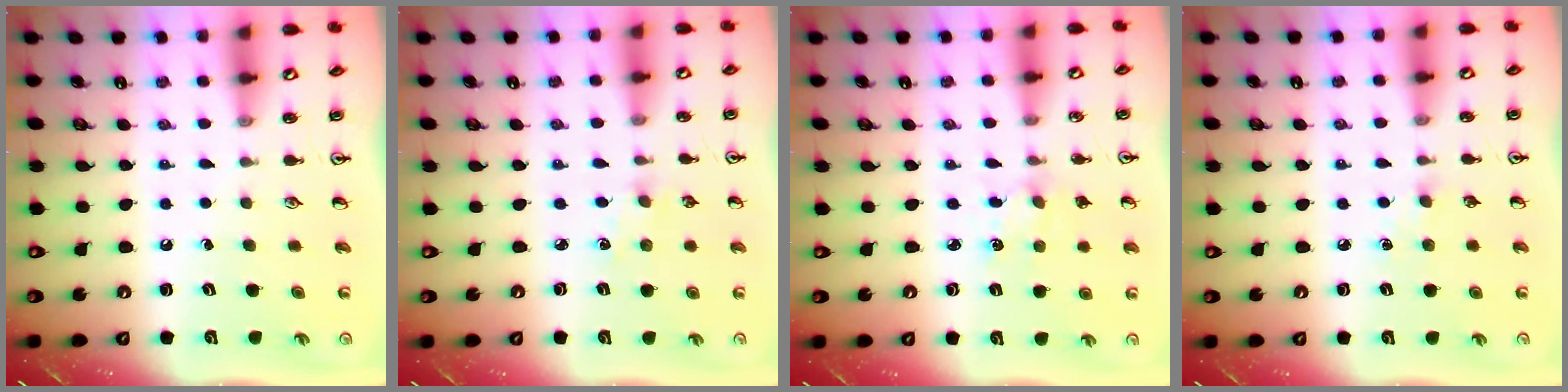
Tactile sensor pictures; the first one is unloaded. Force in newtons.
{"total": 1.3, "press": 1.3, "slide": 0.3}
{"total": 2.7, "press": 2.7, "slide": 0.4}
{"total": 2.8, "press": 2.8, "slide": 0.4}